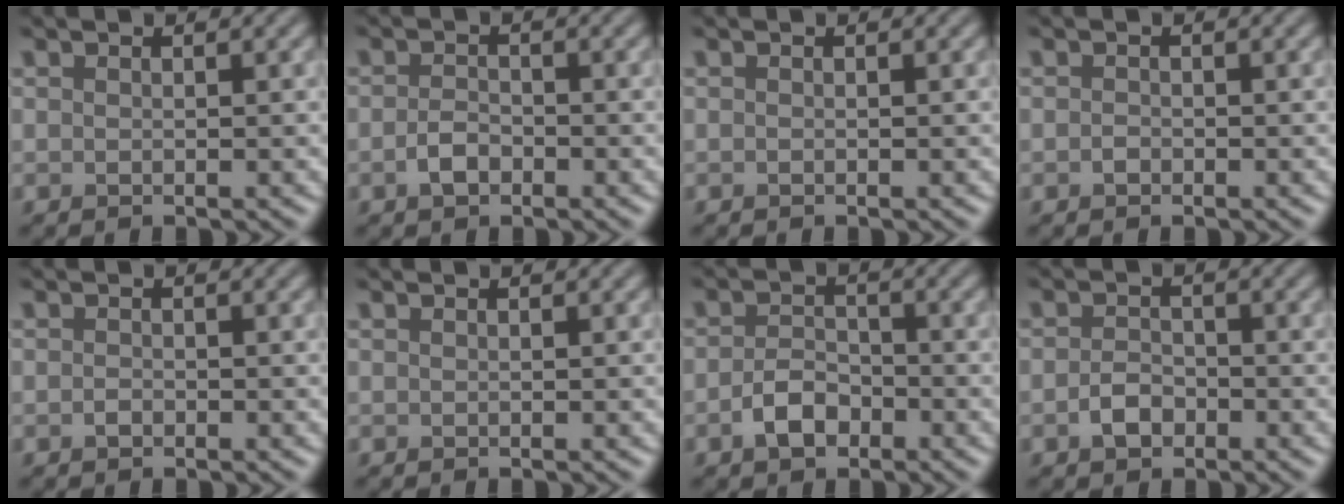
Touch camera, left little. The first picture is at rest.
{"total": 1.8, "force": [-0.9, 1.1, 1.1], "torque": [-0.023, 0.002, -0.023]}
{"total": 0.0}
{"total": 0.7, "force": [-0.4, 0.4, 0.3], "torque": [-0.006, -0.002, -0.012]}
{"total": 0.7, "force": [-0.4, 0.4, 0.3], "torque": [-0.006, -0.002, -0.012]}
{"total": 0.0}
{"total": 2.9, "force": [-1.6, 1.7, 1.6], "torque": [-0.028, 0.005, -0.034]}
{"total": 2.1, "force": [-1.1, 1.4, 1.2], "torque": [-0.021, 0.002, -0.027]}